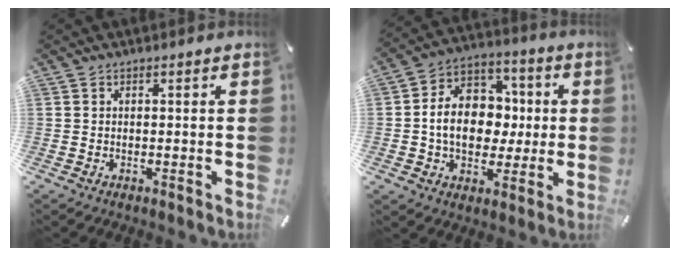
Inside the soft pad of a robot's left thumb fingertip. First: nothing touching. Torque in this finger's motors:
{"motor_torque": [0.86, 0.44, 1.15, 0.00, 0.43]}